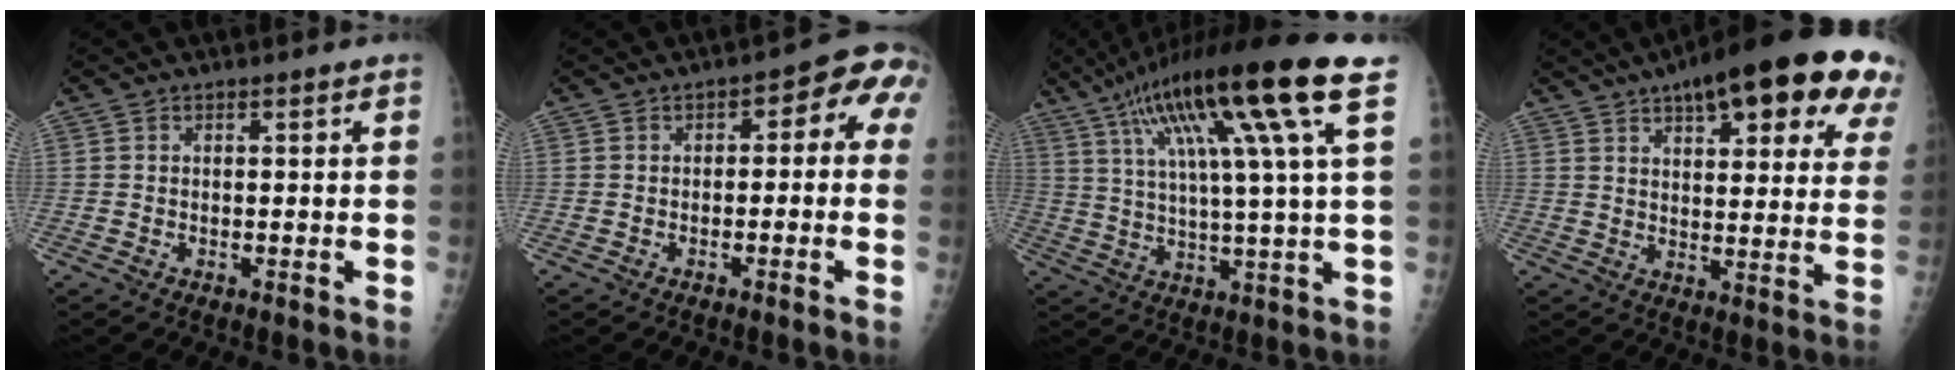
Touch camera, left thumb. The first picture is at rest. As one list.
[{"total": 5.8, "force": [-0.3, 3.6, 4.6], "torque": [-0.021, 0.035, -0.016]}, {"total": 21.1, "force": [10.1, 1.1, 18.4], "torque": [-0.311, -0.006, 0.165]}, {"total": 25.5, "force": [14.3, 8.8, 19.2], "torque": [-0.239, -0.012, 0.181]}]